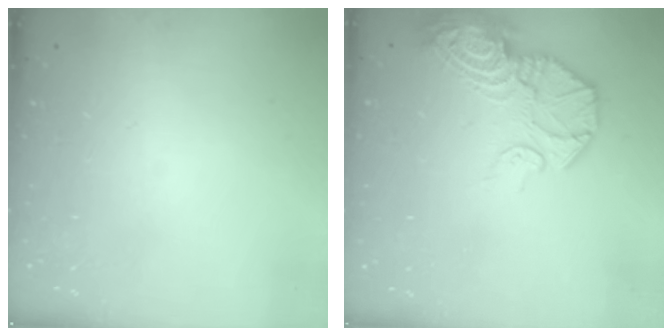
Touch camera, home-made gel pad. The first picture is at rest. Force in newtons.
{"total": 15.0, "press": 14.9, "slide": 1.7}